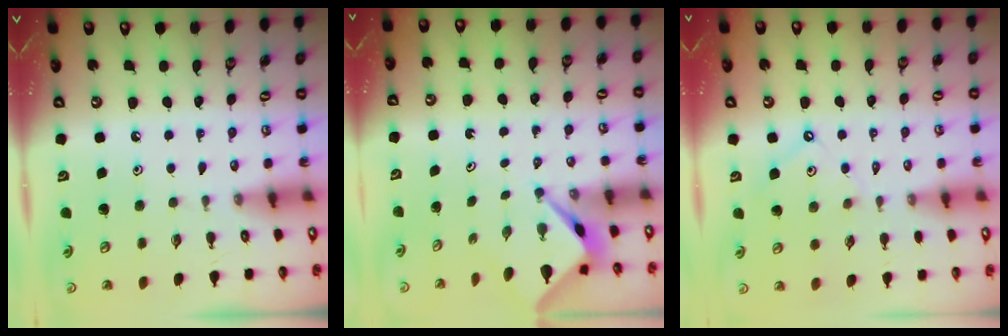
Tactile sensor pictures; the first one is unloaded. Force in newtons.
{"total": 2.5, "press": 2.5, "slide": 0.2}
{"total": 4.6, "press": 4.6, "slide": 0.6}